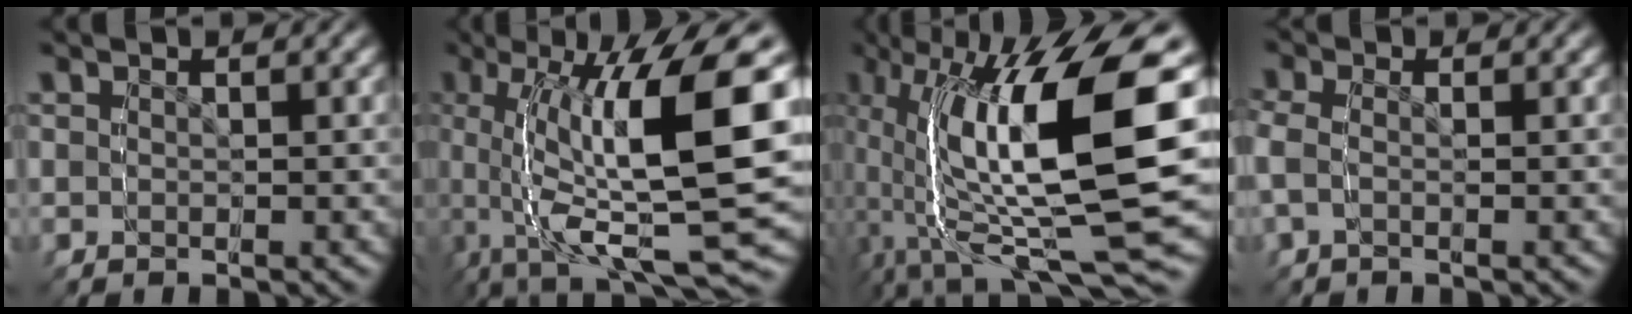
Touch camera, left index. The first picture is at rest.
{"total": 11.2, "force": [2.6, 2.4, 10.7], "torque": [-0.167, 0.055, 0.032]}
{"total": 11.9, "force": [0.9, 5.4, 10.6], "torque": [-0.199, 0.016, 0.020]}
{"total": 1.8, "force": [-1.5, -1.0, 0.2], "torque": [-0.011, -0.001, -0.024]}